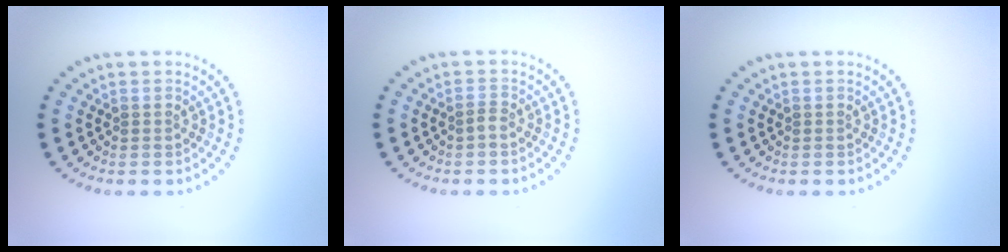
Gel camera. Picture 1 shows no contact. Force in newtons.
{"total": 0.9, "press": 0.6, "slide": 0.6}
{"total": 0.0}